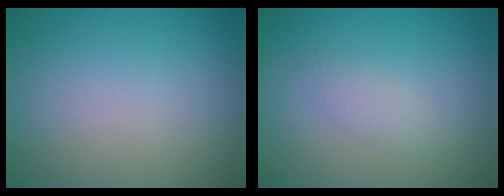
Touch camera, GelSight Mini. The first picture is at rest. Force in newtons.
{"total": 1.4, "press": 1.4, "slide": 0.0}